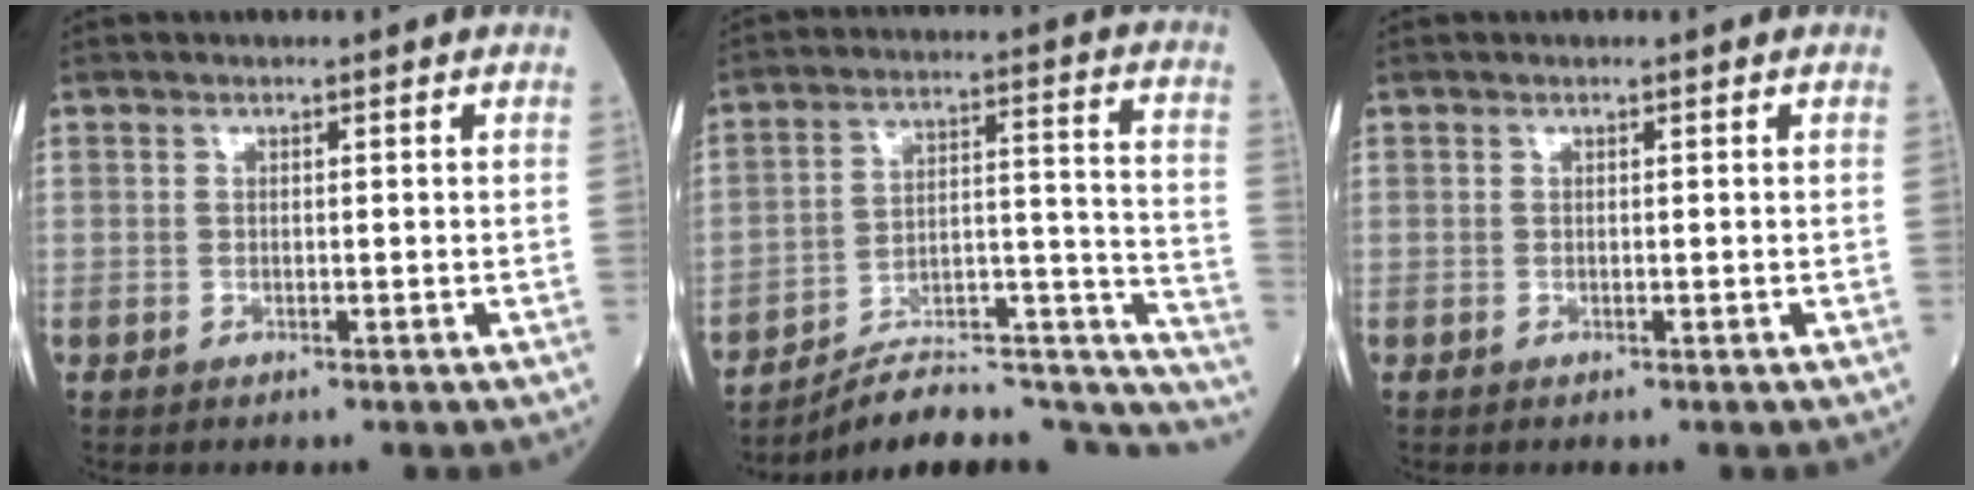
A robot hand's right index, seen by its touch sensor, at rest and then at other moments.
{"total": 23.1, "force": [-21.1, 4.3, 8.3], "torque": [-0.048, 0.056, -0.297]}
{"total": 0.0}